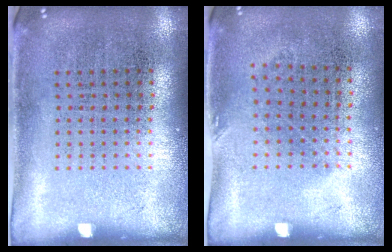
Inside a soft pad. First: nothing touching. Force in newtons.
{"total": 0.9, "press": 0.6, "slide": 0.6}